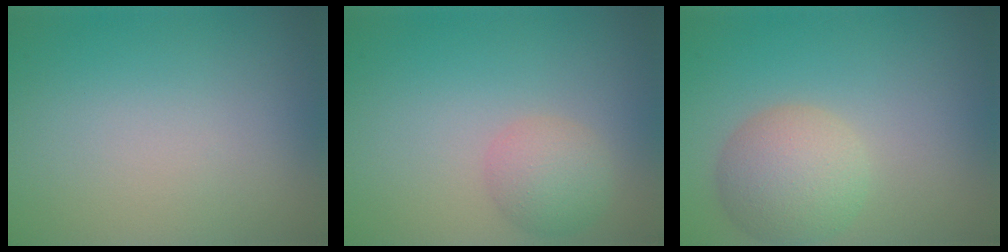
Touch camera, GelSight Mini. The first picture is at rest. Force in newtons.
{"total": 2.7, "press": 2.7, "slide": 0.1}
{"total": 4.9, "press": 4.9, "slide": 0.4}